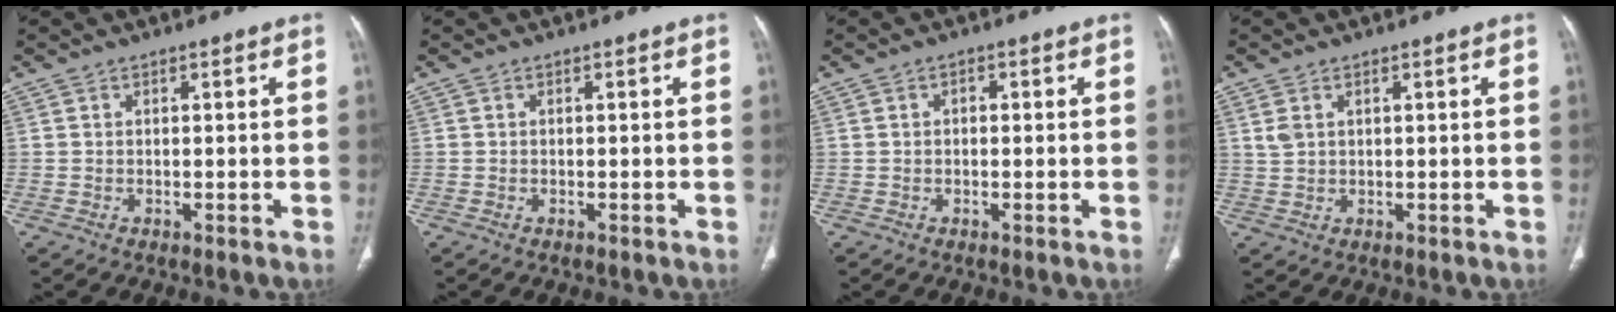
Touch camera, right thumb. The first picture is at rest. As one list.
[{"total": 0.0}, {"total": 1.1, "force": [0.1, 0.8, 0.8], "torque": [-0.011, 0.007, 0.000]}, {"total": 2.6, "force": [1.1, 1.6, 1.8], "torque": [-0.043, 0.005, 0.032]}]